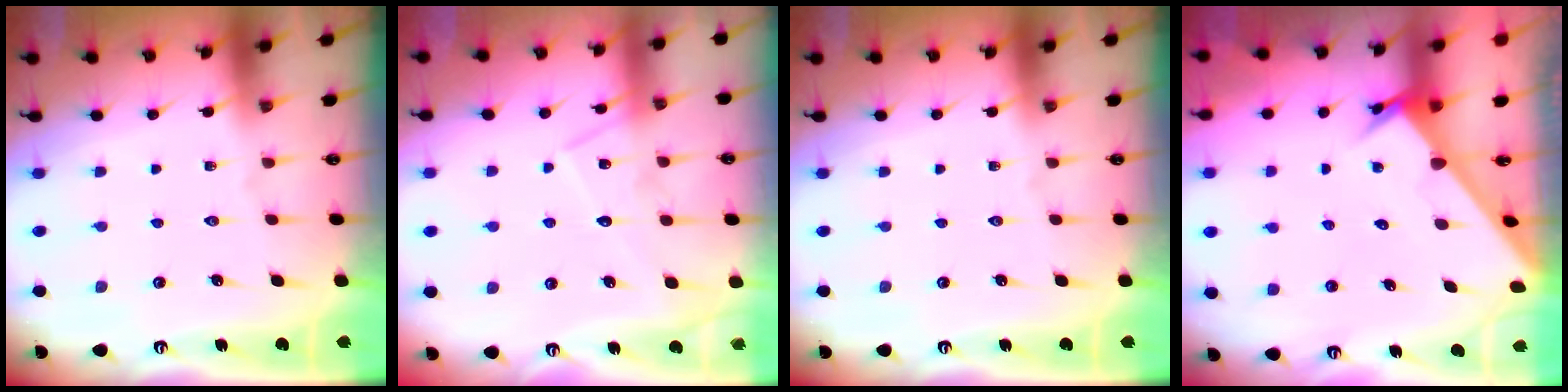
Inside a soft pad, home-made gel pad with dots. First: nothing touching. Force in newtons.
{"total": 10.7, "press": 10.7, "slide": 0.9}
{"total": 0.0}
{"total": 3.0, "press": 3.0, "slide": 0.1}